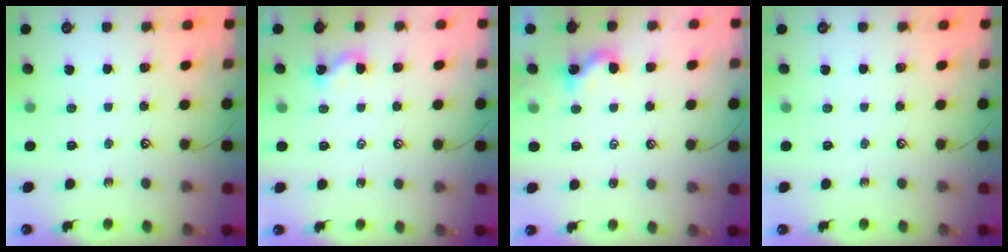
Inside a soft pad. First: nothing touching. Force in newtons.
{"total": 2.0, "press": 2.0, "slide": 0.4}
{"total": 1.8, "press": 1.8, "slide": 0.5}
{"total": 0.0}